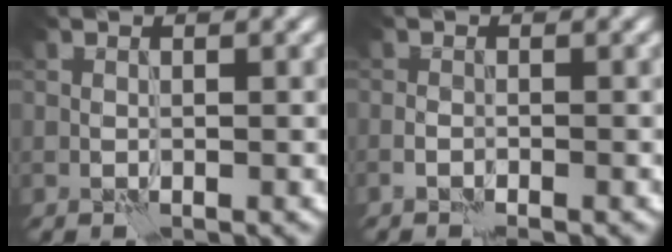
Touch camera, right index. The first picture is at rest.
{"total": 1.0, "force": [-1.0, 0.0, 0.2], "torque": [-0.001, 0.003, -0.019]}